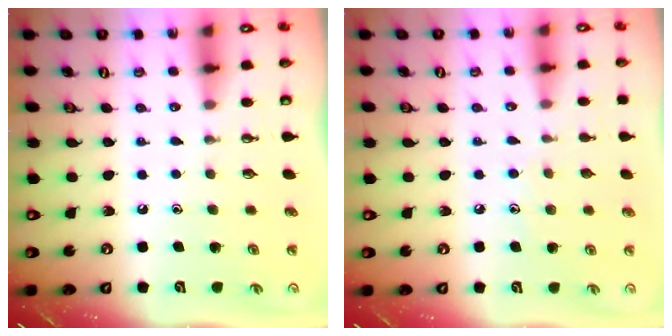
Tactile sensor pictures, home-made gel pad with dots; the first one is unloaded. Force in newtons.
{"total": 5.3, "press": 5.3, "slide": 0.5}